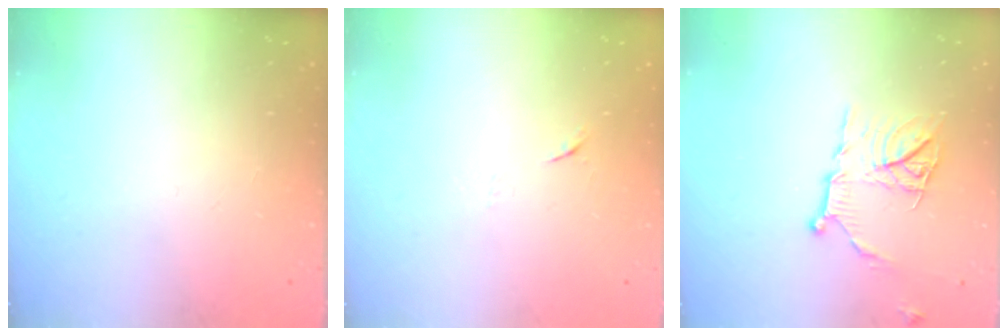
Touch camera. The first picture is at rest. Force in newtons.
{"total": 4.5, "press": 4.4, "slide": 0.9}
{"total": 11.9, "press": 11.9, "slide": 0.1}